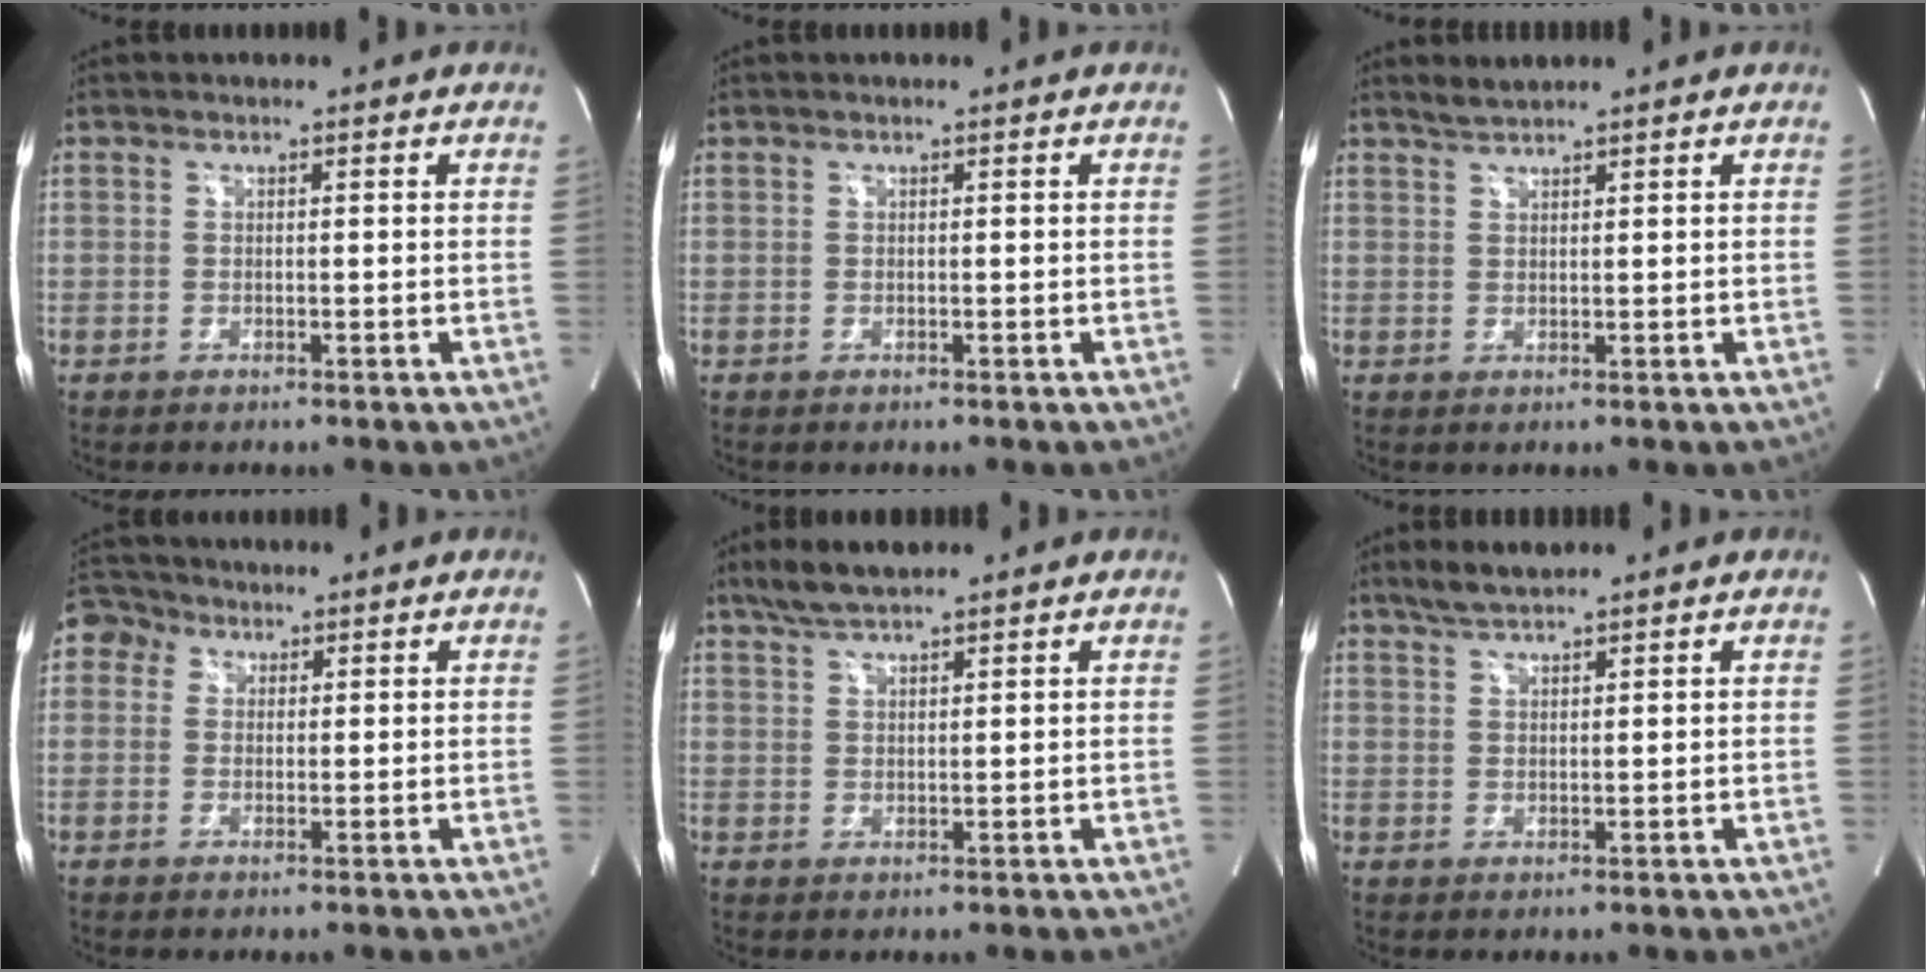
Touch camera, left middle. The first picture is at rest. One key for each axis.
{"total": 0.0}
{"total": 1.7, "fx": 1.6, "fy": -0.3, "fz": 0.3, "tx": -0.011, "ty": 0.005, "tz": 0.036}
{"total": 3.9, "fx": 1.6, "fy": 3.4, "fz": 1.0, "tx": -0.024, "ty": 0.018, "tz": 0.027}
{"total": 5.1, "fx": 4.2, "fy": 0.7, "fz": 2.8, "tx": -0.066, "ty": 0.015, "tz": 0.080}
{"total": 3.5, "fx": 3.1, "fy": 0.3, "fz": 1.7, "tx": -0.043, "ty": 0.010, "tz": 0.060}